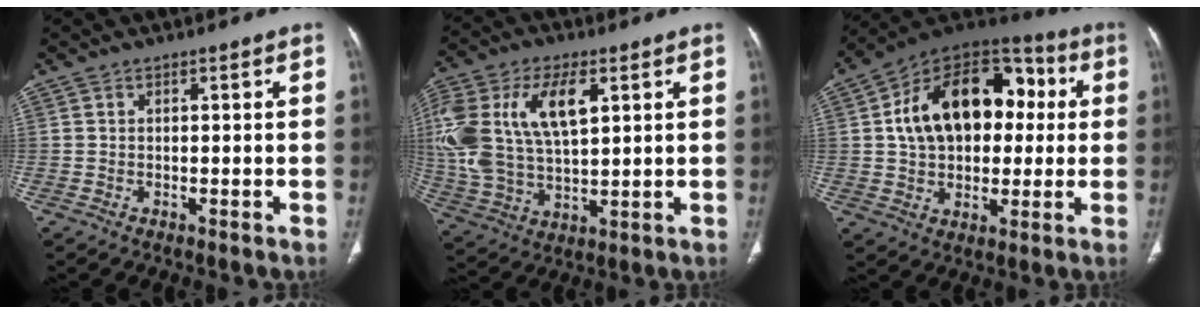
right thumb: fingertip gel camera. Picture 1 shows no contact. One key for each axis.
{"total": 21.8, "fx": 6.2, "fy": 11.8, "fz": 17.3, "tx": -0.385, "ty": 0.002, "tz": 0.117}
{"total": 22.7, "fx": 3.3, "fy": 14.9, "fz": 16.7, "tx": -0.238, "ty": 0.031, "tz": 0.049}